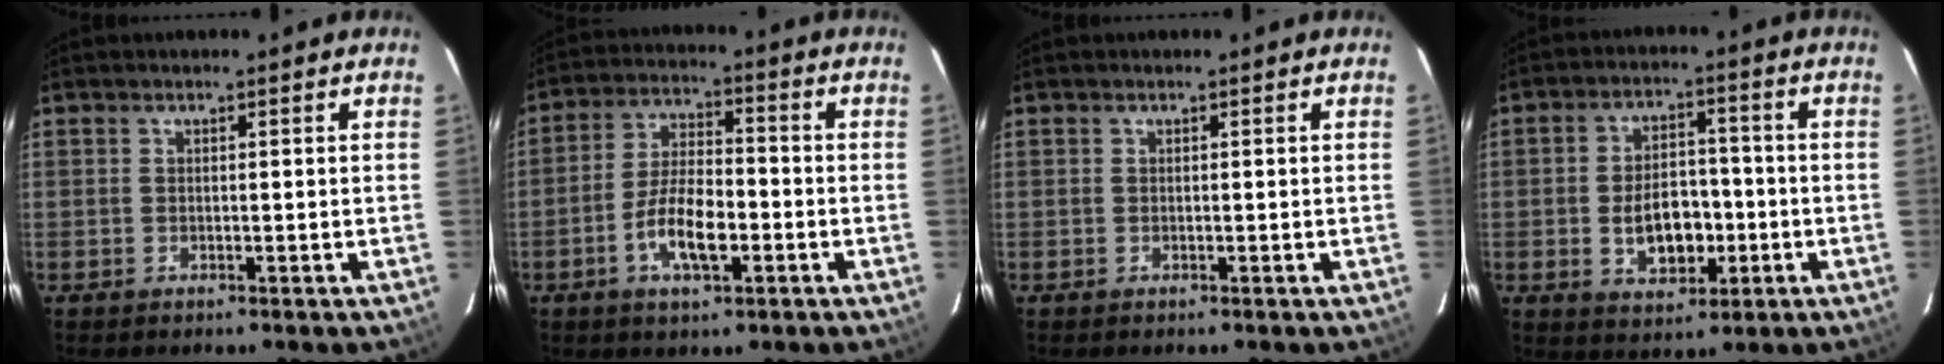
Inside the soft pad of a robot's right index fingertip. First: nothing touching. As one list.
[{"total": 9.4, "force": [-3.5, 3.6, 7.9], "torque": [-0.162, 0.004, -0.062]}, {"total": 0.0}, {"total": 9.5, "force": [-2.2, 6.0, 7.0], "torque": [-0.135, 0.014, -0.022]}]